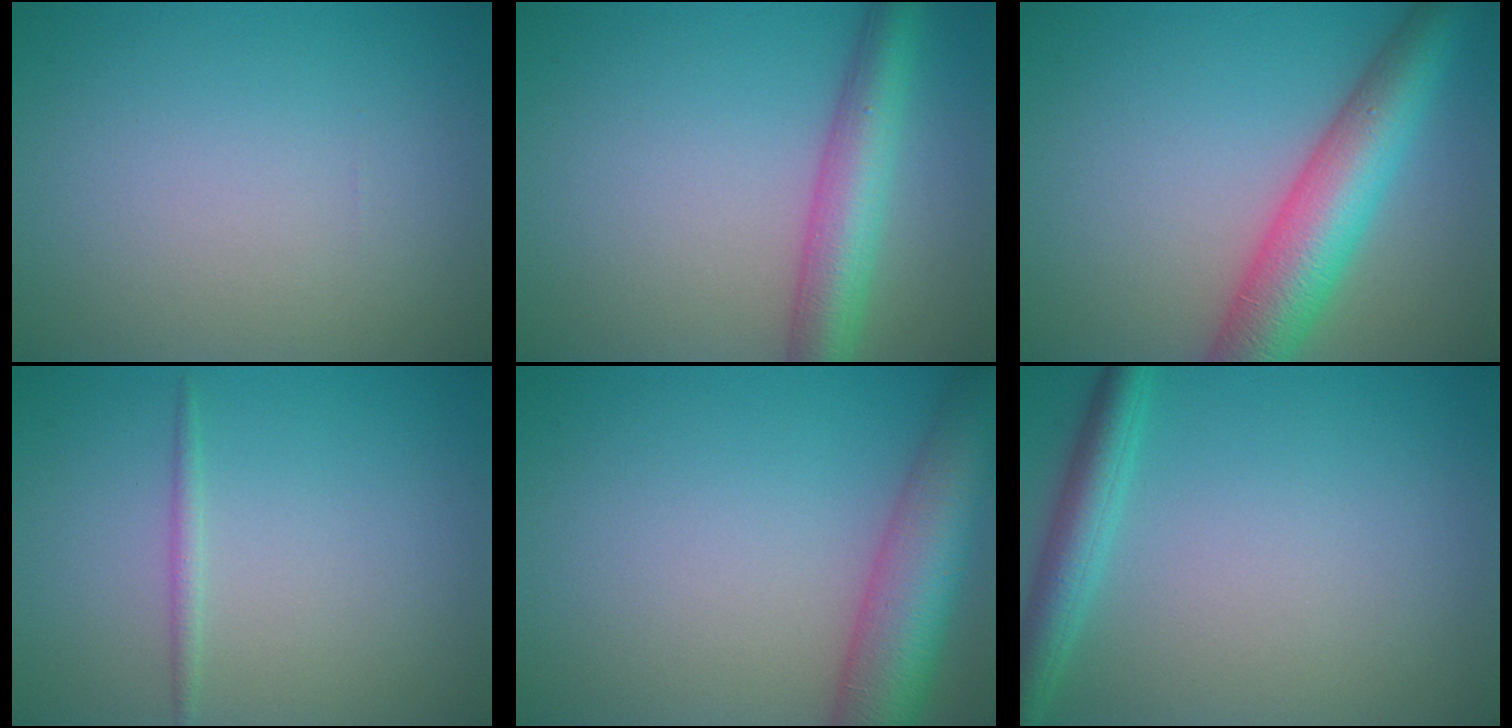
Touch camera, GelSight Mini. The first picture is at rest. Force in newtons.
{"total": 5.3, "press": 5.3, "slide": 0.1}
{"total": 7.7, "press": 7.7, "slide": 0.2}
{"total": 0.9, "press": 0.9, "slide": 0.1}
{"total": 8.2, "press": 8.2, "slide": 0.3}
{"total": 3.2, "press": 3.2, "slide": 0.1}